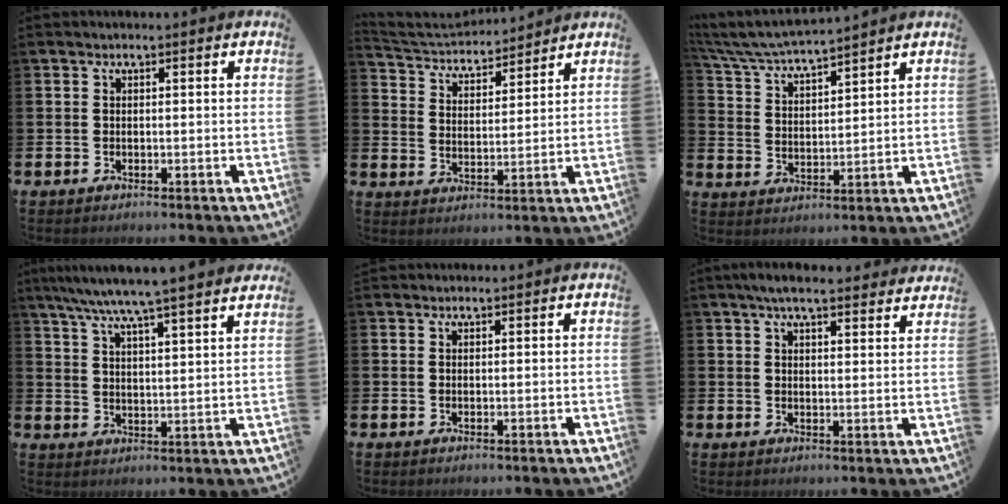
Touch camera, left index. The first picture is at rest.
{"total": 4.6, "force": [4.4, 1.2, 0.3], "torque": [-0.026, -0.034, 0.073]}
{"total": 5.7, "force": [5.5, 0.2, 1.3], "torque": [-0.047, -0.040, 0.094]}
{"total": 7.2, "force": [6.7, -0.4, 2.5], "torque": [-0.077, -0.040, 0.116]}
{"total": 0.9, "force": [0.9, 0.2, 0.0], "torque": [0.009, -0.002, 0.015]}
{"total": 5.2, "force": [4.8, 0.8, 1.9], "torque": [-0.045, -0.016, 0.086]}